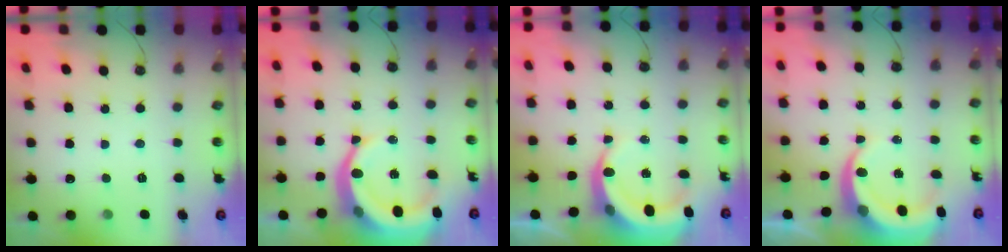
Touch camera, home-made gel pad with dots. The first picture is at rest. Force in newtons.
{"total": 12.7, "press": 12.6, "slide": 1.6}
{"total": 7.7, "press": 7.7, "slide": 1.1}
{"total": 7.7, "press": 7.7, "slide": 0.9}